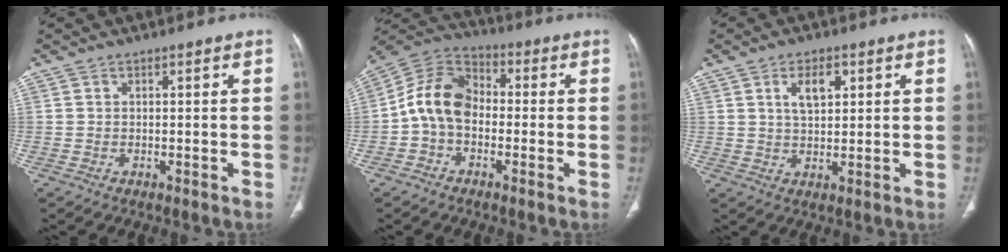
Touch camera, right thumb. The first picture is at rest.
{"total": 10.8, "force": [-1.4, 7.8, 7.3], "torque": [-0.124, 0.034, -0.042]}
{"total": 5.7, "force": [2.4, 2.8, 4.3], "torque": [-0.067, -0.008, 0.046]}